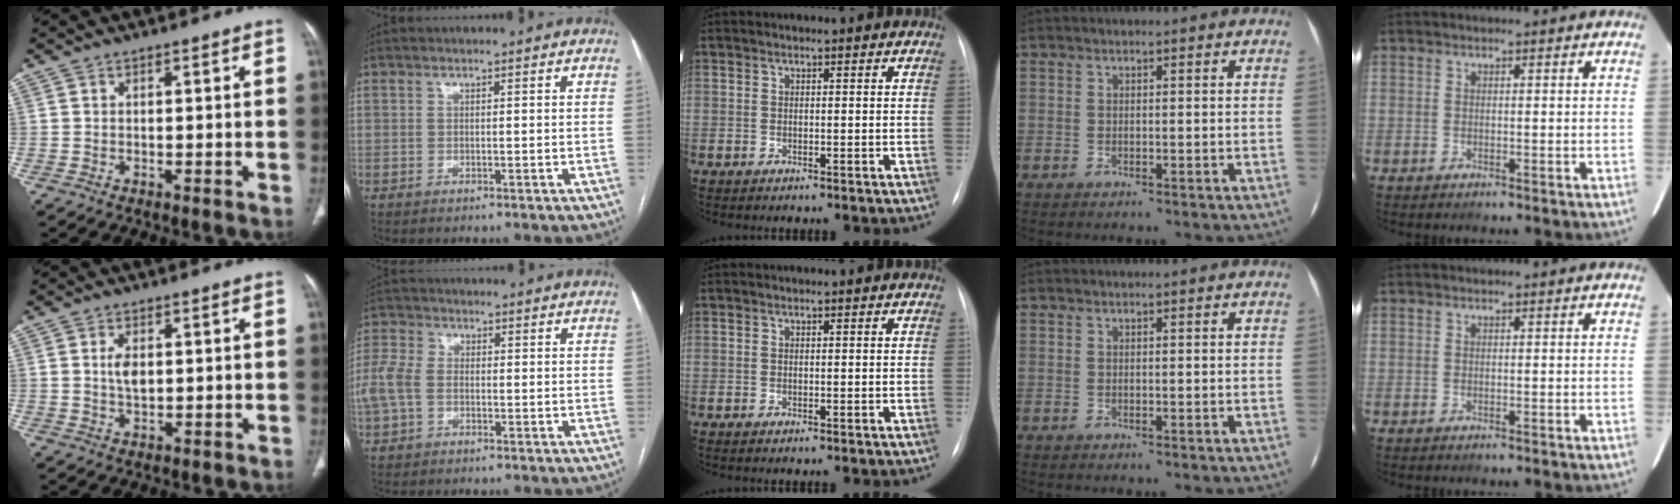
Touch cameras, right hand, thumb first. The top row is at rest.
{"thumb": {"total": 3.4, "force": [0.6, 1.9, 2.7], "torque": [-0.042, -0.003, 0.013]}, "index": {"total": 6.1, "force": [-0.9, 4.2, 4.4], "torque": [-0.127, 0.020, -0.024]}}